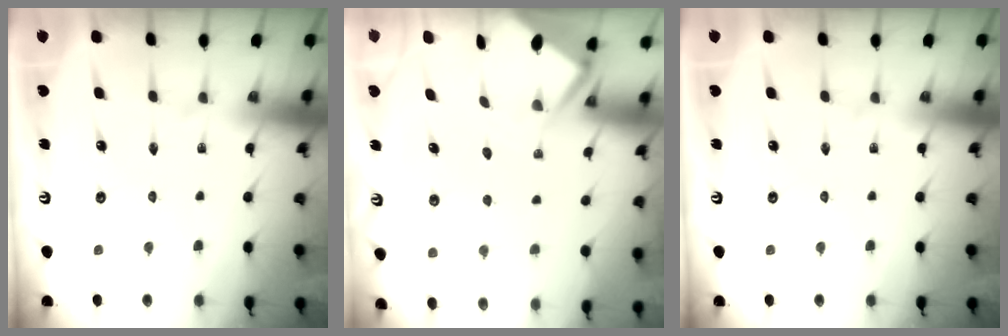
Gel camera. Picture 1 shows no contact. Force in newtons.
{"total": 3.4, "press": 3.4, "slide": 0.4}
{"total": 0.0}